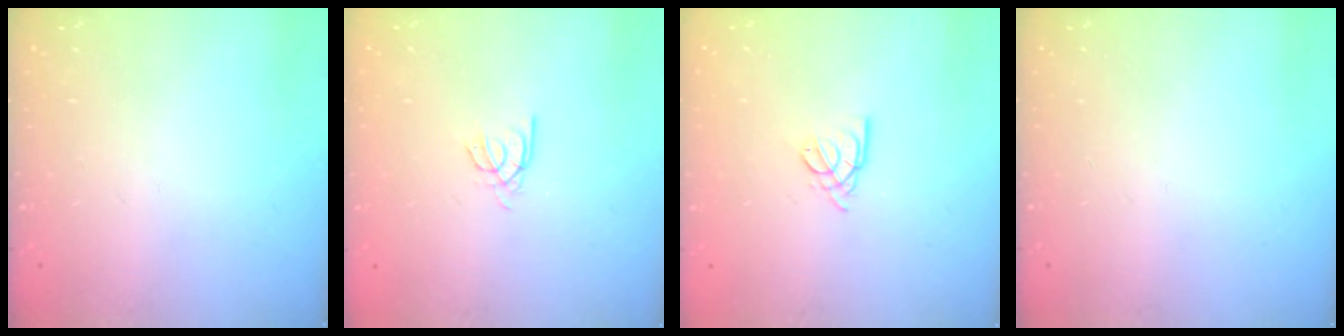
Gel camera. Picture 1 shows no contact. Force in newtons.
{"total": 2.0, "press": 1.9, "slide": 0.4}
{"total": 3.0, "press": 2.9, "slide": 0.5}
{"total": 0.0}